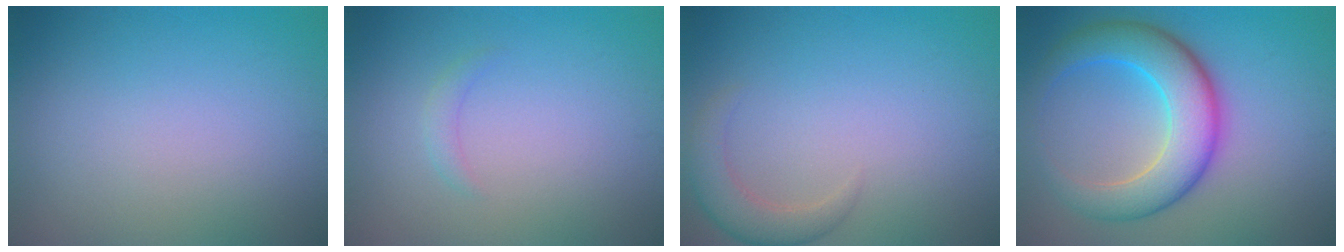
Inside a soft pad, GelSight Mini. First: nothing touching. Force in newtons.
{"total": 1.0, "press": 1.0, "slide": 0.1}
{"total": 2.9, "press": 2.9, "slide": 0.3}
{"total": 7.7, "press": 7.7, "slide": 0.3}